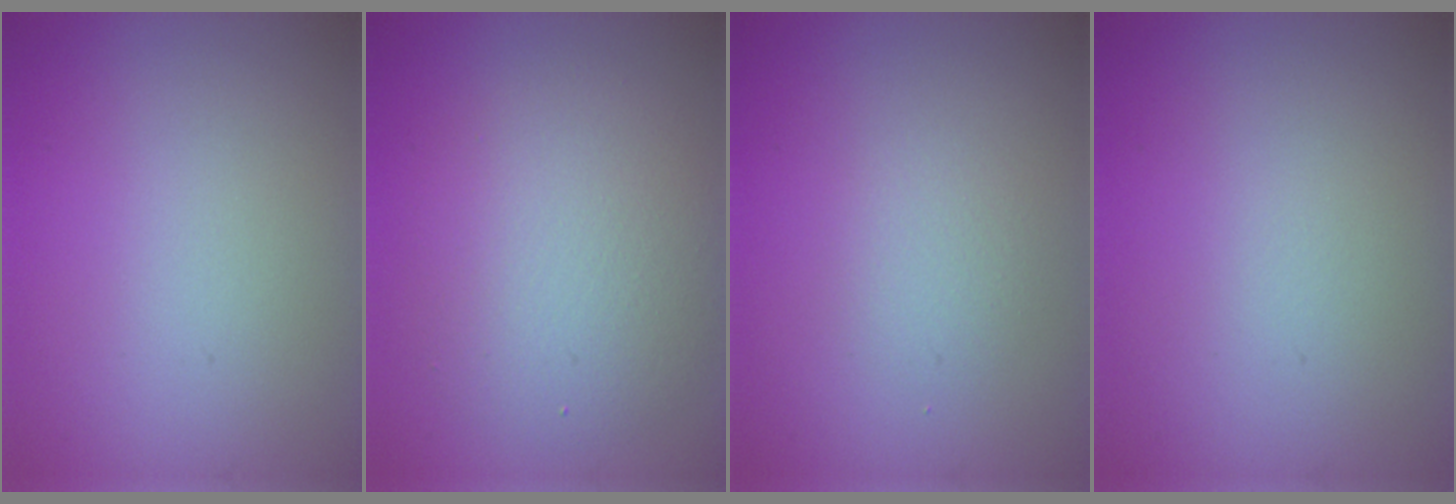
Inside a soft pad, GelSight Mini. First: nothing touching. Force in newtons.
{"total": 3.7, "press": 3.7, "slide": 0.4}
{"total": 1.3, "press": 1.3, "slide": 0.1}
{"total": 0.0}